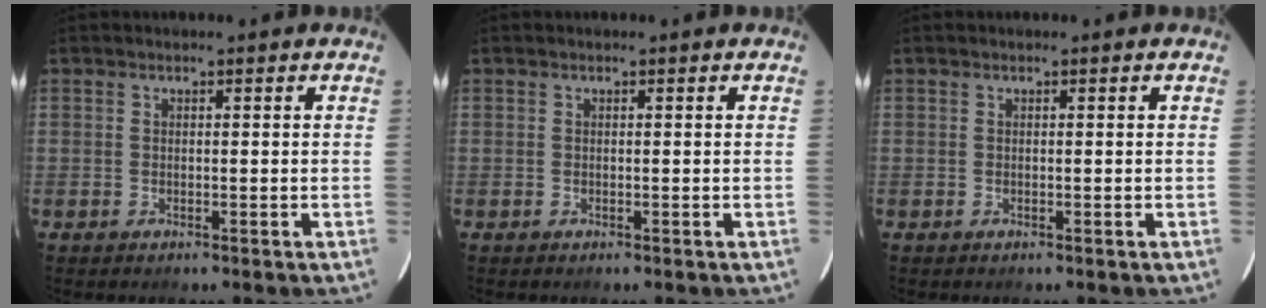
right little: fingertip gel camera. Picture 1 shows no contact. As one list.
[{"total": 0.0}, {"total": 0.0}]